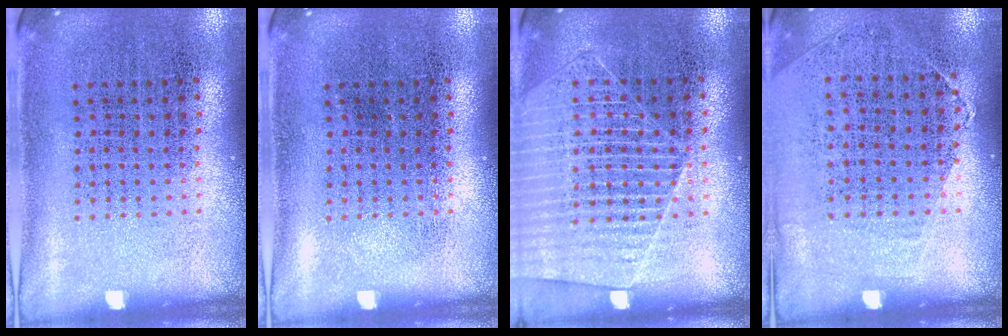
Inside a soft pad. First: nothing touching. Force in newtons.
{"total": 0.0}
{"total": 1.6, "press": 1.4, "slide": 0.7}
{"total": 1.2, "press": 0.9, "slide": 0.7}